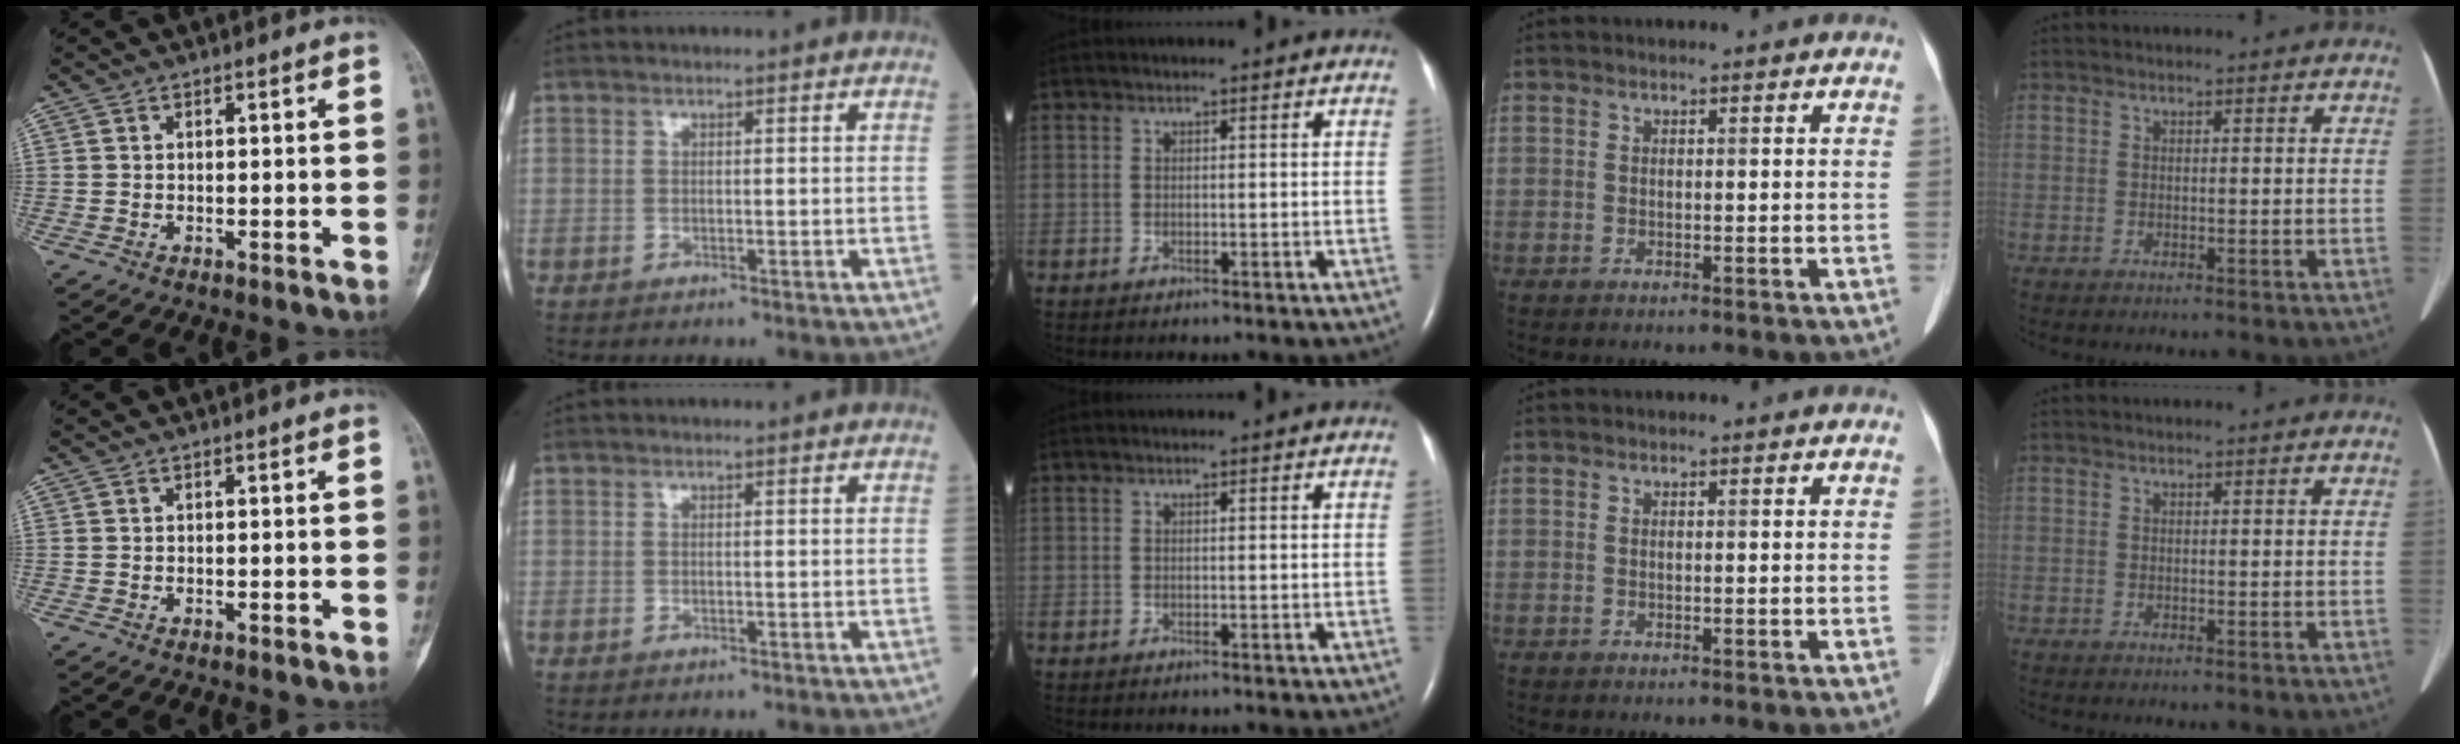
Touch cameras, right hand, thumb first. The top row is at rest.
{}